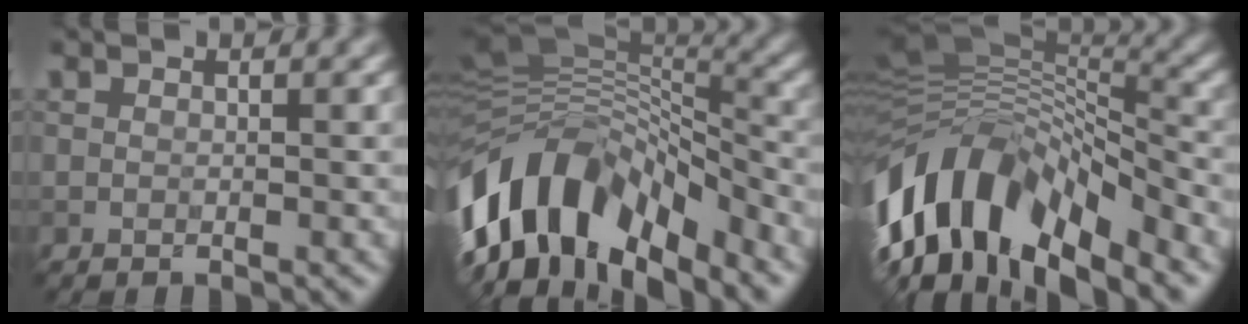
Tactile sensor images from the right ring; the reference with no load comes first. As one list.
[{"total": 12.9, "force": [-7.8, 6.2, 8.2], "torque": [-0.162, 0.036, -0.127]}, {"total": 12.4, "force": [-6.5, 5.9, 8.7], "torque": [-0.171, 0.026, -0.108]}]